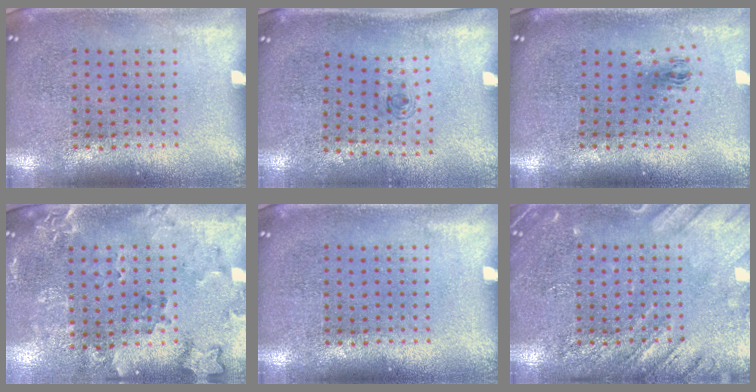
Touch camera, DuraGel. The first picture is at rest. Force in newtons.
{"total": 0.6, "press": 0.2, "slide": 0.6}
{"total": 1.0, "press": 0.4, "slide": 0.9}
{"total": 1.8, "press": 1.5, "slide": 0.9}
{"total": 0.0}
{"total": 2.9, "press": 2.8, "slide": 0.3}